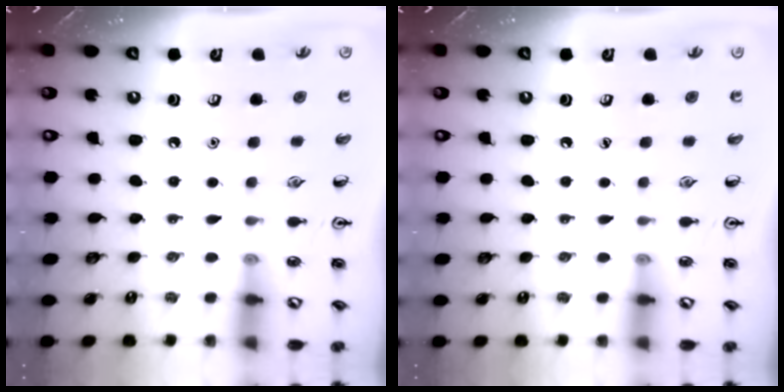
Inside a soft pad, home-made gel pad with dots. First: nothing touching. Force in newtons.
{"total": 0.0}